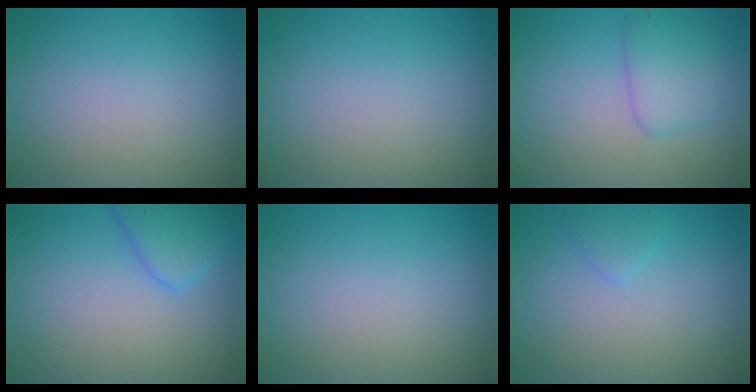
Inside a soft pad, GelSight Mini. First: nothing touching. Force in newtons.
{"total": 0.0}
{"total": 3.0, "press": 3.0, "slide": 0.2}
{"total": 3.1, "press": 3.1, "slide": 0.2}
{"total": 0.0}
{"total": 1.0, "press": 1.0, "slide": 0.1}